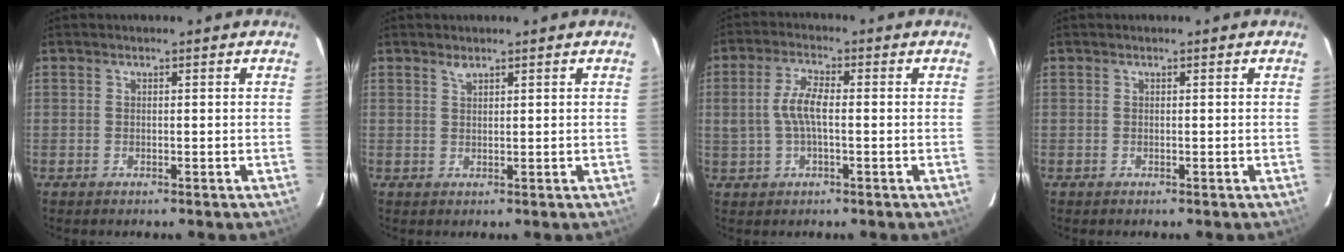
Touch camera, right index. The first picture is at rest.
{"total": 1.1, "force": [0.9, 0.4, 0.5], "torque": [-0.008, 0.001, 0.018]}
{"total": 5.9, "force": [-0.2, 2.2, 5.4], "torque": [-0.108, 0.007, 0.000]}
{"total": 0.0}